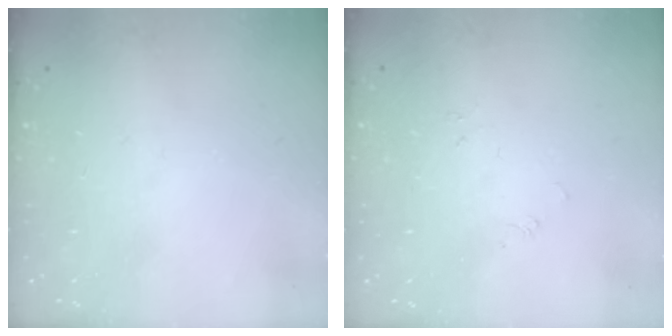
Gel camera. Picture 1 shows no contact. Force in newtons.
{"total": 0.0}